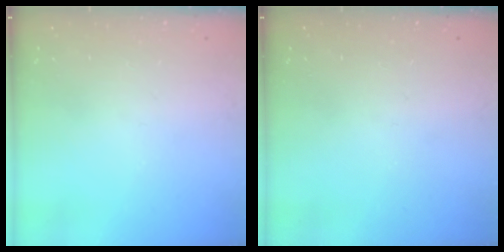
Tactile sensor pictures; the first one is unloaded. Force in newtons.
{"total": 0.0}